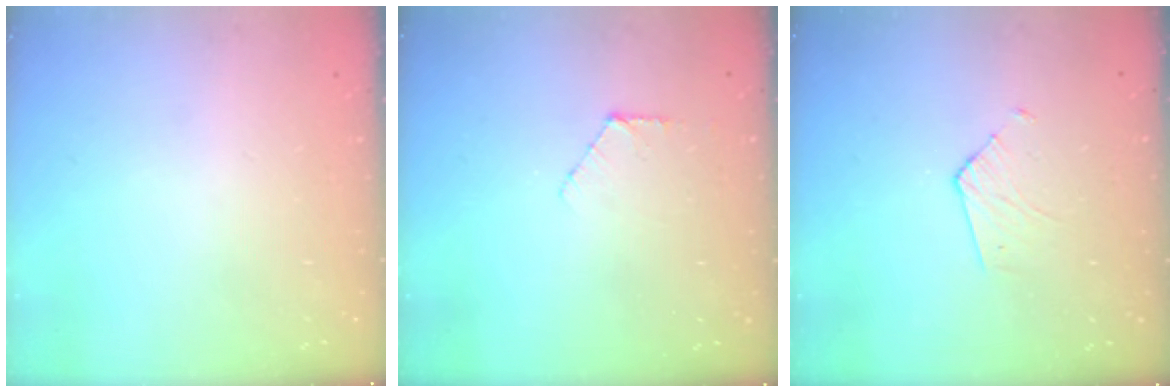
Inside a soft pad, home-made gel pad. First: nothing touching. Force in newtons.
{"total": 5.7, "press": 5.7, "slide": 0.6}
{"total": 3.5, "press": 3.4, "slide": 0.3}